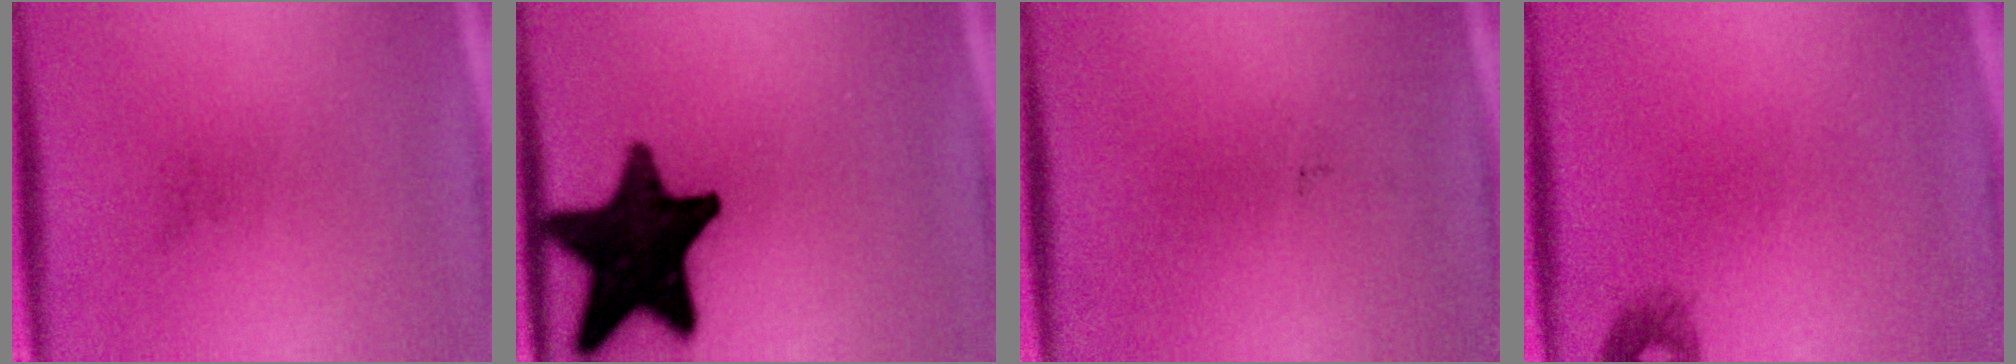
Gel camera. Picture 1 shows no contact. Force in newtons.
{"total": 18.5}
{"total": 0.0}
{"total": 1.2}